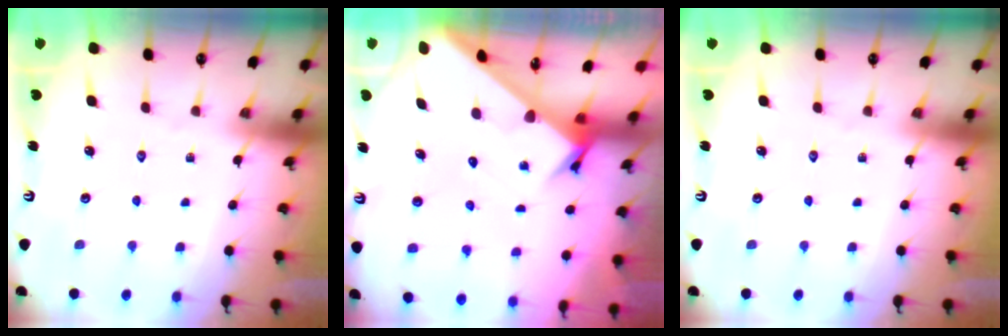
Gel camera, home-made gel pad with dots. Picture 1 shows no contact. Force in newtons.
{"total": 2.6, "press": 2.6, "slide": 0.2}
{"total": 0.0}